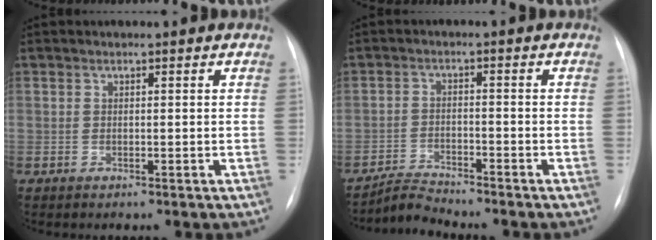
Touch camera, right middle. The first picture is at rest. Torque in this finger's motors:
{"motor_torque": [-0.38, -0.33, -0.02, -0.01]}